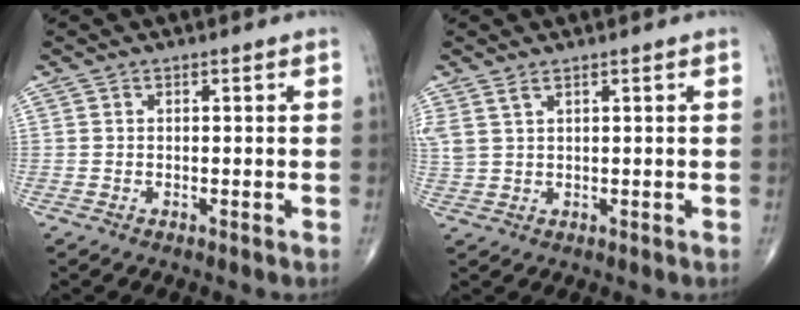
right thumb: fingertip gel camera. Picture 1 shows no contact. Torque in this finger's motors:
{"motor_torque": [-0.24, 0.19, 0.34, 0.46, 0.14]}